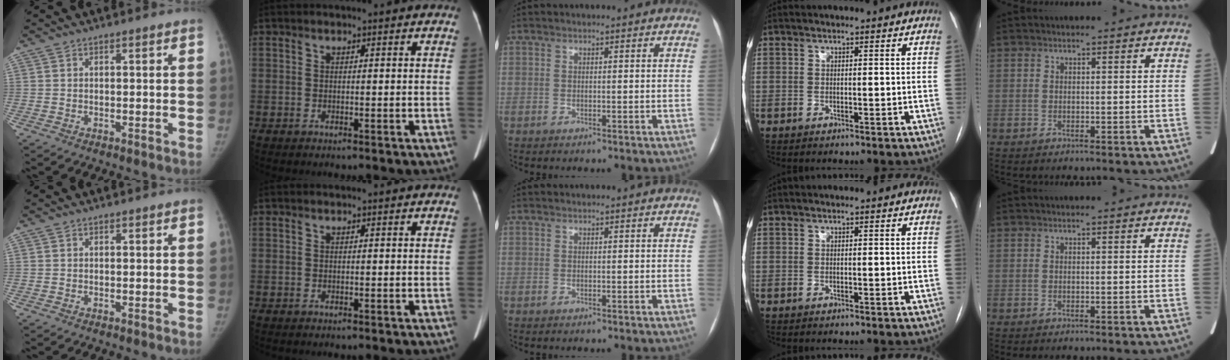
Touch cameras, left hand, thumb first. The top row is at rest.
{}